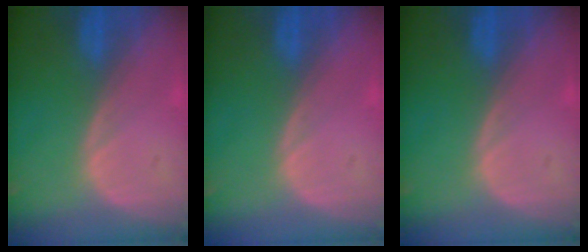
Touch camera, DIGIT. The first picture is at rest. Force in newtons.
{"total": 0.0}
{"total": 0.0}